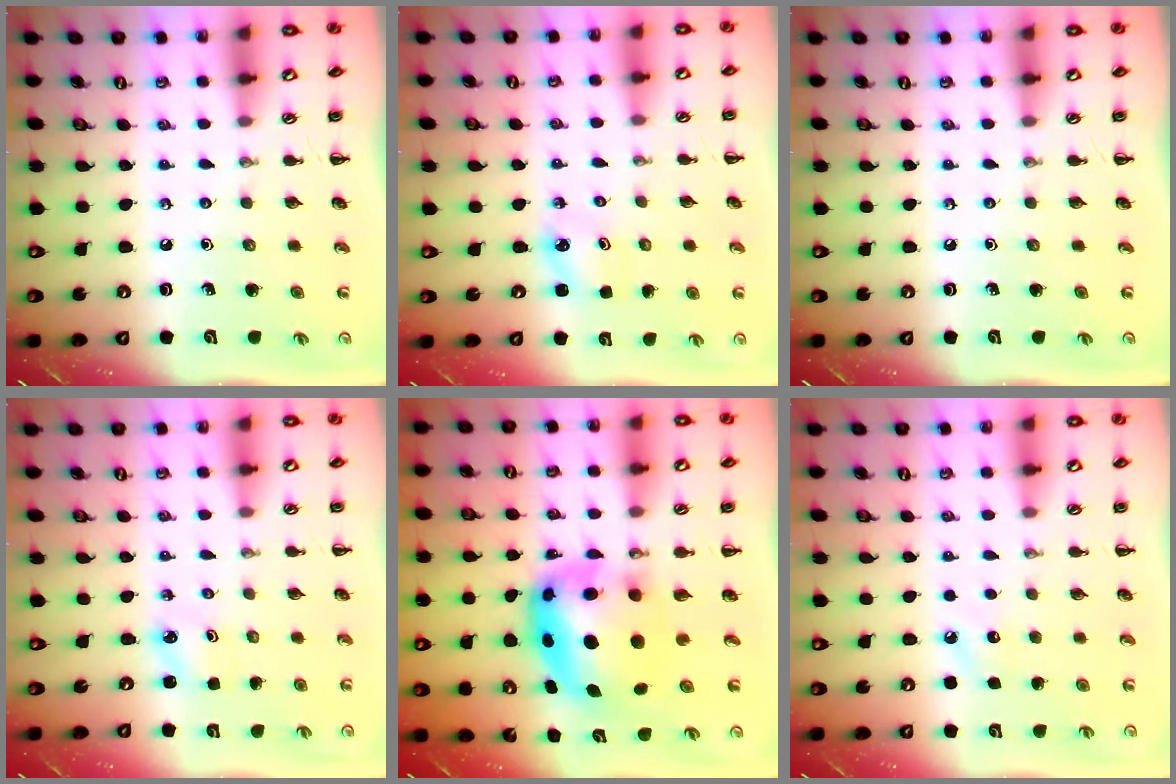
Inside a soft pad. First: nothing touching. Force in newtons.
{"total": 2.9, "press": 2.9, "slide": 0.6}
{"total": 0.0}
{"total": 1.9, "press": 1.8, "slide": 0.5}
{"total": 9.0, "press": 8.7, "slide": 2.1}
{"total": 4.9, "press": 4.8, "slide": 1.2}